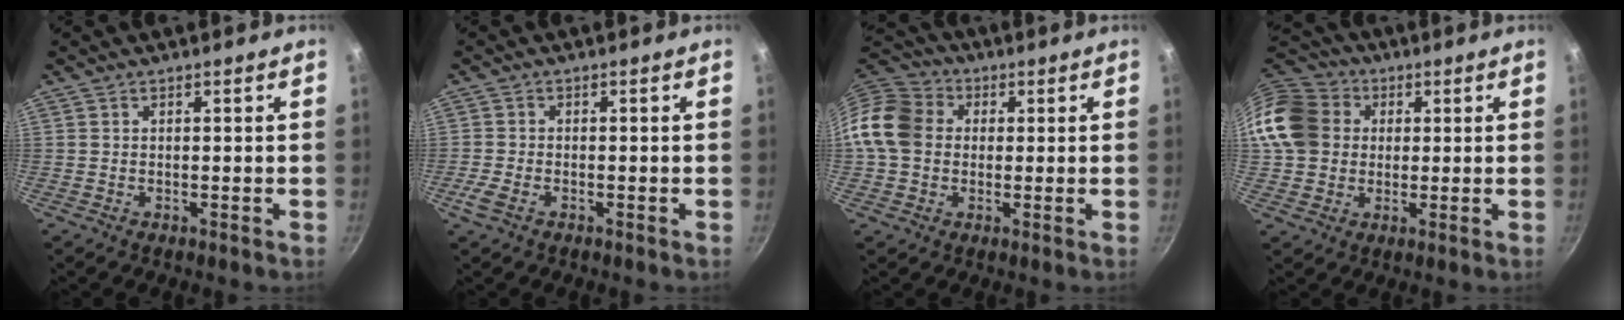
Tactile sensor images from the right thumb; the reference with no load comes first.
{"total": 3.0, "force": [-1.5, 1.6, 2.0], "torque": [-0.051, 0.003, -0.034]}
{"total": 11.7, "force": [0.6, 9.8, 6.4], "torque": [-0.095, 0.023, -0.006]}
{"total": 14.0, "force": [2.5, 12.0, 6.8], "torque": [-0.110, 0.022, 0.034]}